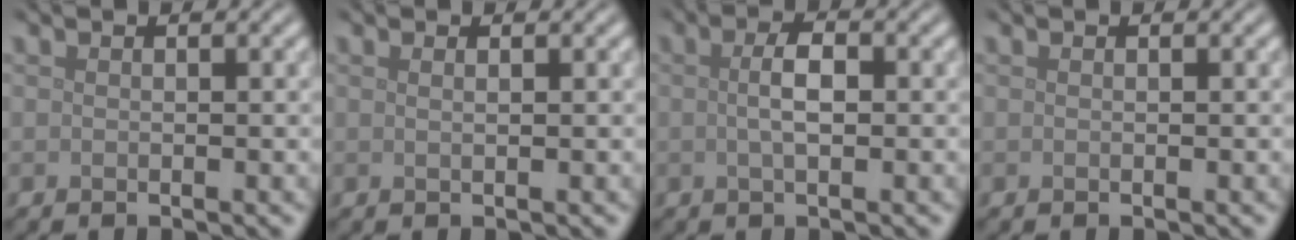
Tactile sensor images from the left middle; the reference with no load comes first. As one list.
[{"total": 1.2, "force": [0.5, 0.5, 1.0], "torque": [-0.003, -0.003, -0.003]}, {"total": 2.6, "force": [0.1, 0.8, 2.5], "torque": [-0.048, 0.004, 0.000]}, {"total": 0.0}]